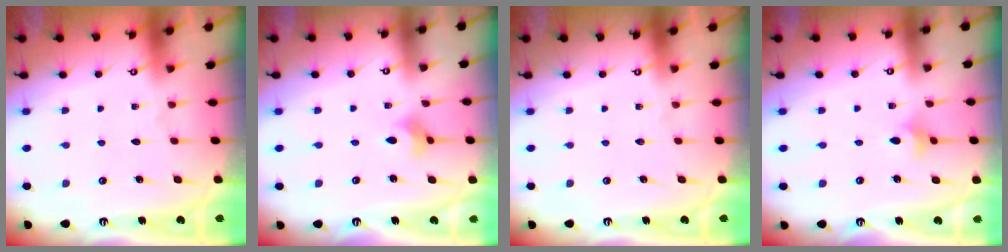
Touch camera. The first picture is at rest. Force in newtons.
{"total": 2.6, "press": 2.6, "slide": 0.5}
{"total": 0.0}
{"total": 3.7, "press": 3.5, "slide": 1.0}